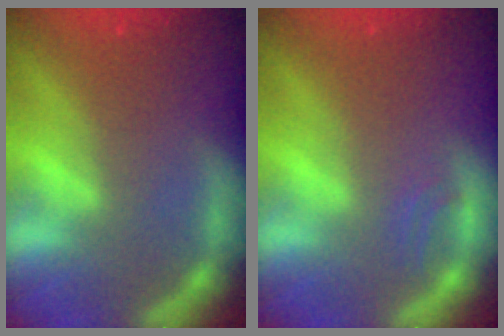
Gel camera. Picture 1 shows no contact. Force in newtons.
{"total": 0.9}